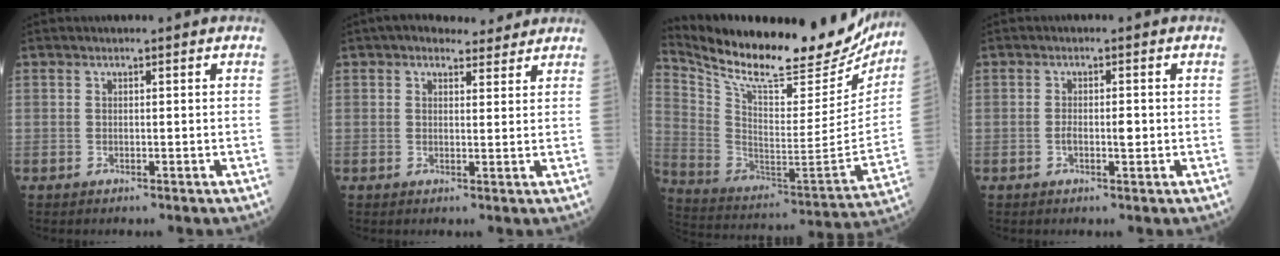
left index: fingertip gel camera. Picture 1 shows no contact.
{"total": 5.6, "force": [4.8, 2.3, 1.8], "torque": [-0.022, 0.019, 0.067]}
{"total": 28.3, "force": [24.5, 7.1, 12.3], "torque": [-0.223, -0.048, 0.355]}
{"total": 2.2, "force": [-0.3, 0.6, 2.0], "torque": [-0.039, 0.002, -0.006]}